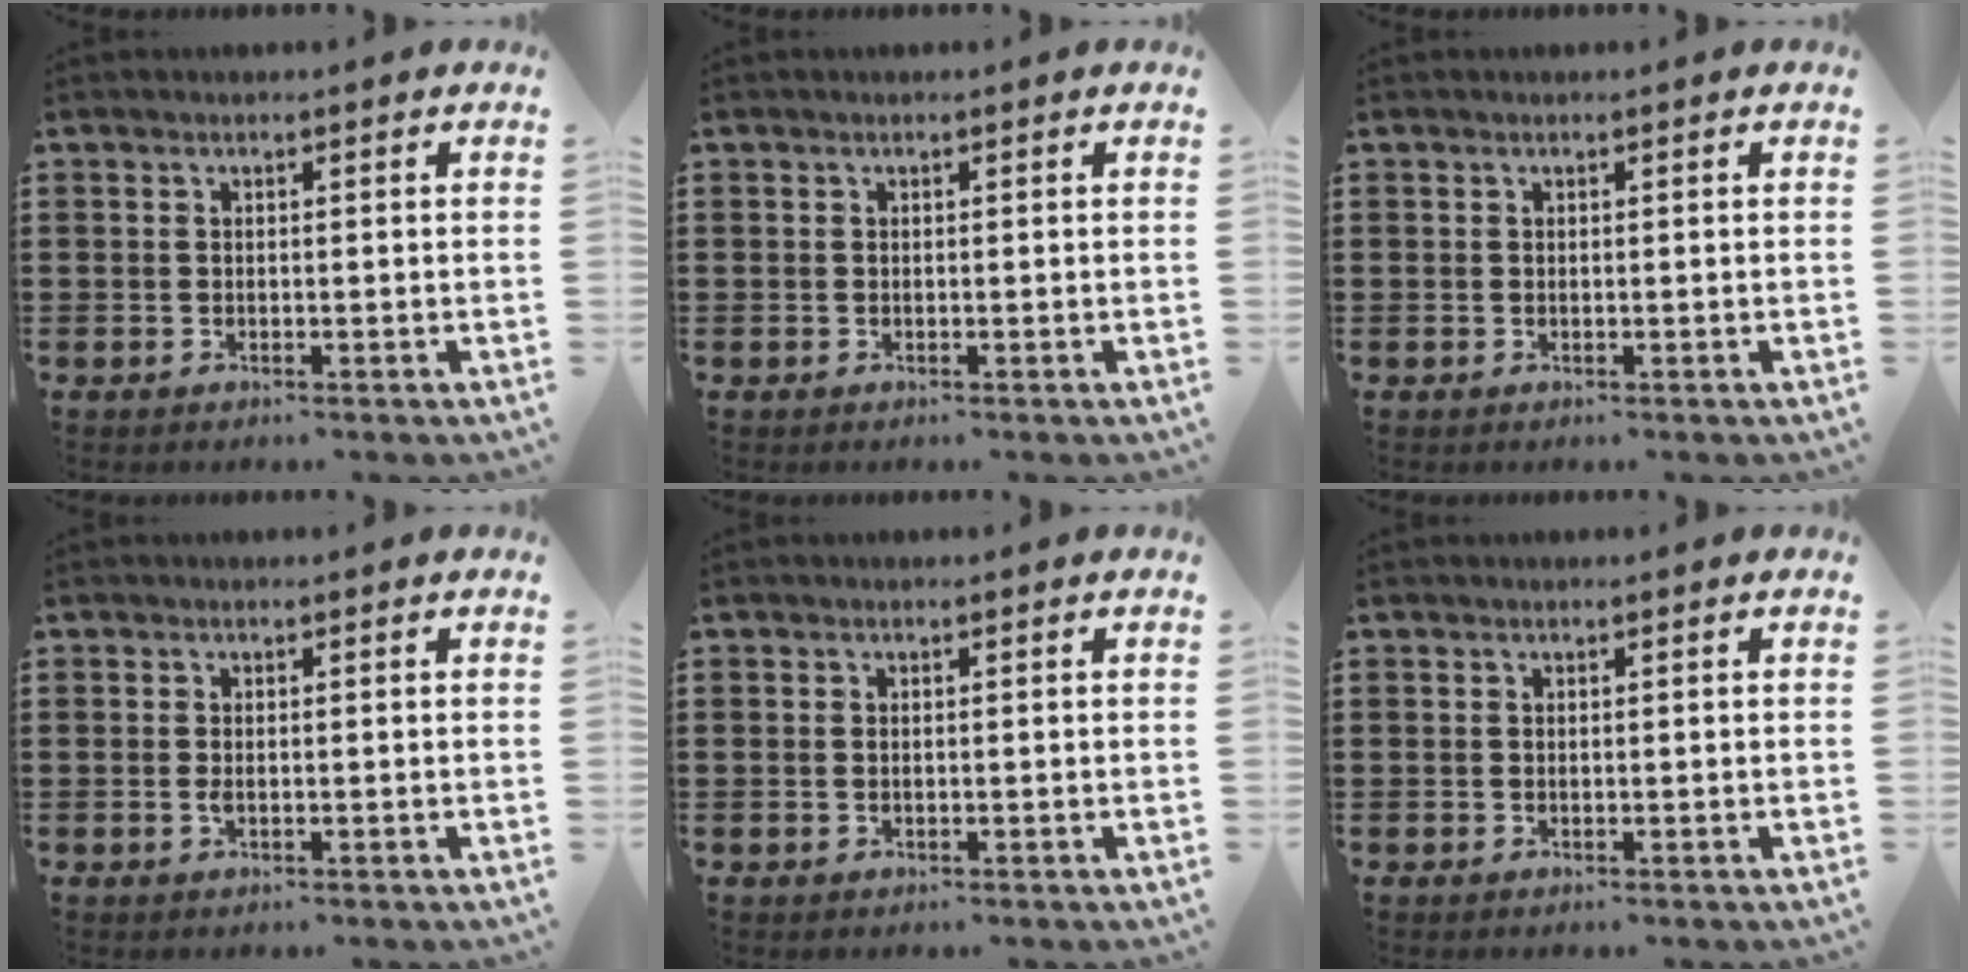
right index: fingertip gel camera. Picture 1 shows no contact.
{"total": 0.0}
{"total": 0.0}
{"total": 0.9, "force": [-0.1, 0.3, 0.8], "torque": [-0.018, -0.002, -0.002]}
{"total": 0.5, "force": [0.0, 0.3, 0.4], "torque": [-0.011, 0.000, -0.001]}
{"total": 0.0}